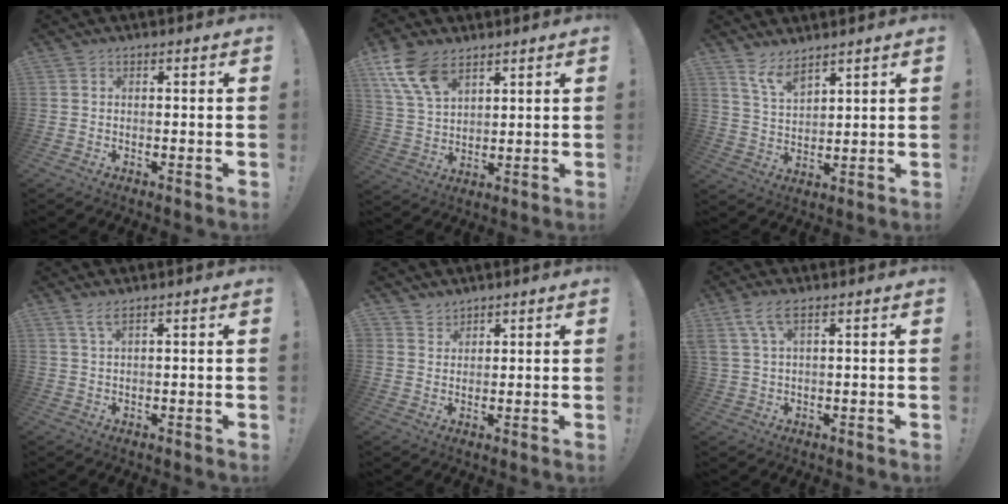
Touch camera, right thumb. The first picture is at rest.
{"total": 11.6, "force": [7.1, 6.3, 6.6], "torque": [-0.139, -0.023, 0.141]}
{"total": 7.4, "force": [5.9, 2.4, 3.7], "torque": [-0.075, -0.034, 0.110]}
{"total": 2.6, "force": [1.5, 0.1, 2.1], "torque": [-0.036, -0.005, 0.025]}
{"total": 2.9, "force": [2.5, 1.5, -0.1], "torque": [0.007, -0.018, 0.045]}
{"total": 6.0, "force": [3.3, 1.9, 4.7], "torque": [-0.093, -0.002, 0.063]}